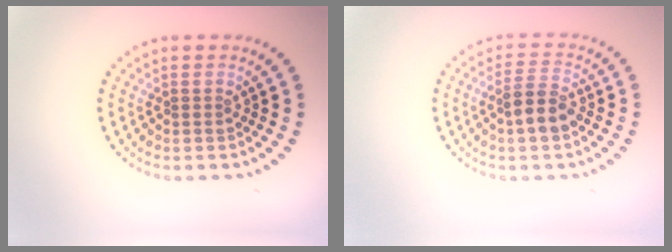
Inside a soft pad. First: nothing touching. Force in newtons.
{"total": 3.4, "press": 3.2, "slide": 1.2}